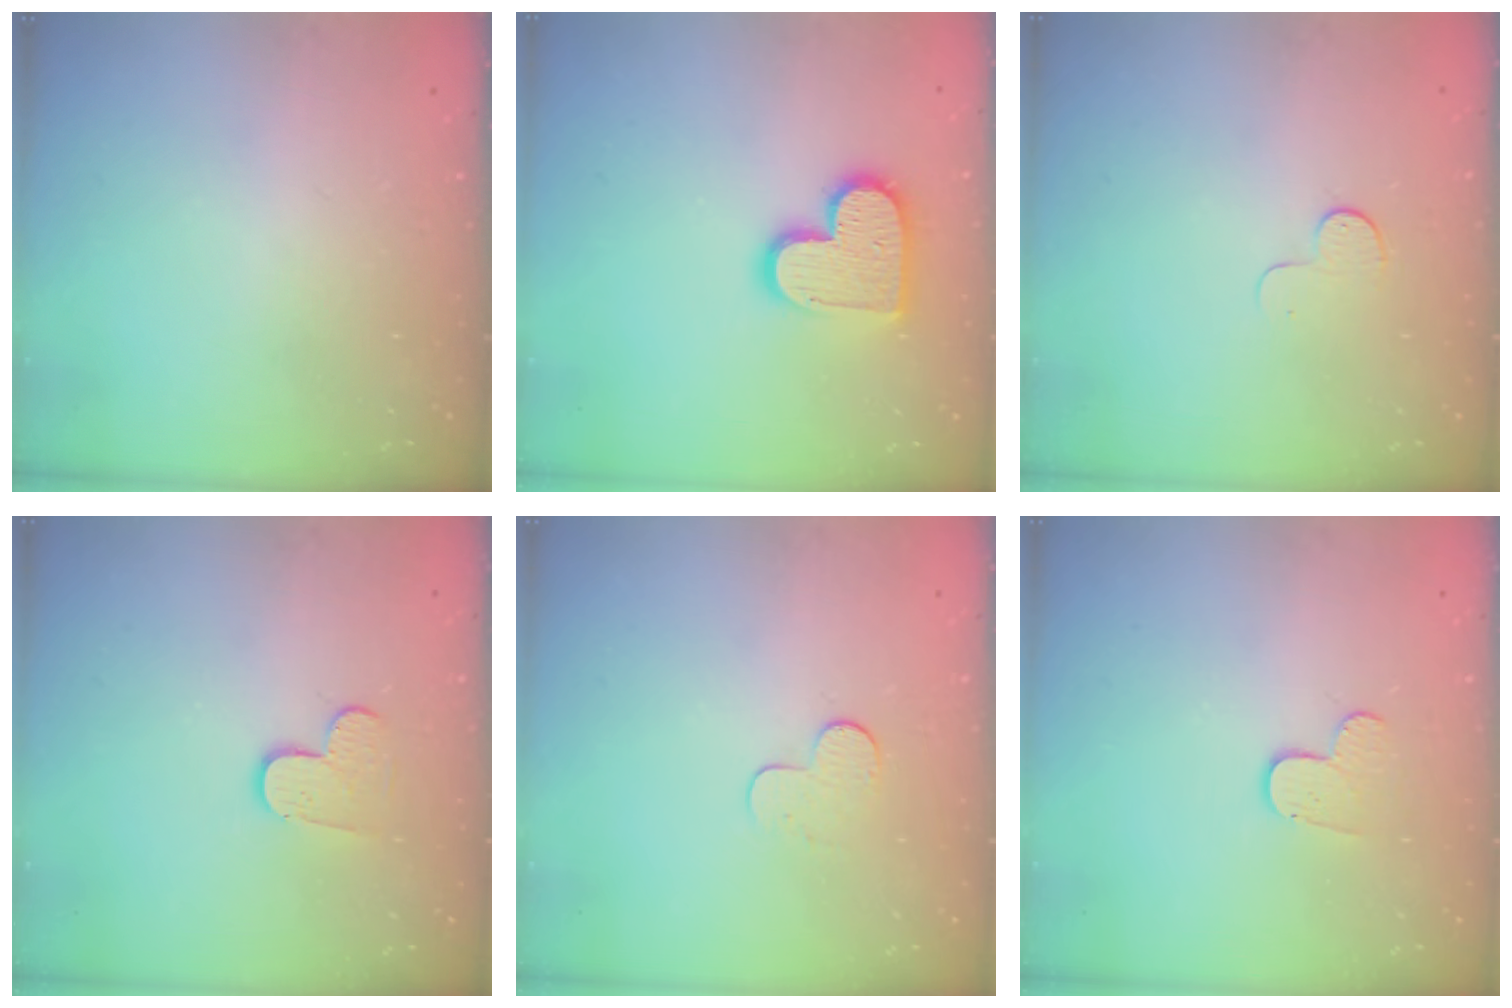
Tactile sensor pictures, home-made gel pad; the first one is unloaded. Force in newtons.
{"total": 14.2, "press": 14.2, "slide": 1.1}
{"total": 4.6, "press": 4.6, "slide": 0.4}
{"total": 4.2, "press": 4.2, "slide": 0.4}
{"total": 5.0, "press": 5.0, "slide": 0.5}
{"total": 3.3, "press": 3.3, "slide": 0.3}